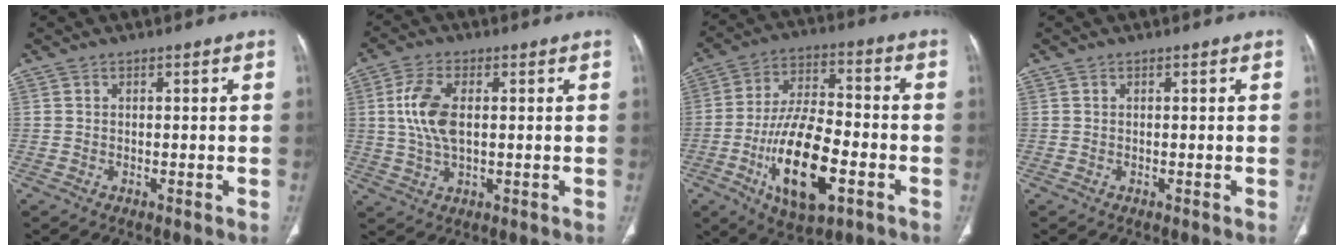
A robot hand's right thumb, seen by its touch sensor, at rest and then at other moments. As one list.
[{"total": 8.5, "force": [1.1, 4.4, 7.2], "torque": [-0.157, 0.002, 0.022]}, {"total": 18.1, "force": [-6.3, 8.0, 15.0], "torque": [-0.260, 0.024, -0.100]}, {"total": 0.0}]